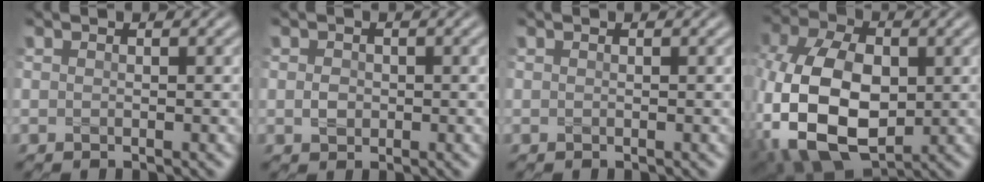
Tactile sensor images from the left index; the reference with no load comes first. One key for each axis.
{"total": 1.3, "fx": 0.0, "fy": 1.1, "fz": 0.7, "tx": -0.015, "ty": -0.003, "tz": -0.003}
{"total": 0.0}
{"total": 12.8, "fx": -2.4, "fy": 8.0, "fz": 9.6, "tx": -0.227, "ty": -0.011, "tz": -0.052}